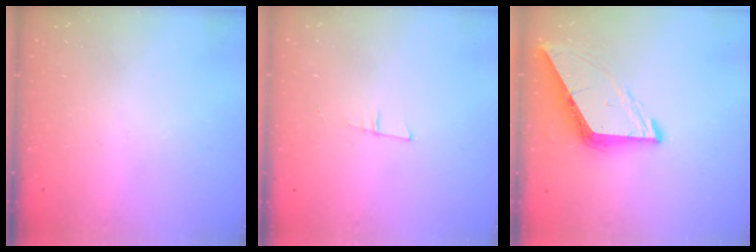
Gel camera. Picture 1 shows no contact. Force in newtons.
{"total": 5.6, "press": 4.7, "slide": 2.9}
{"total": 8.6, "press": 8.5, "slide": 1.1}